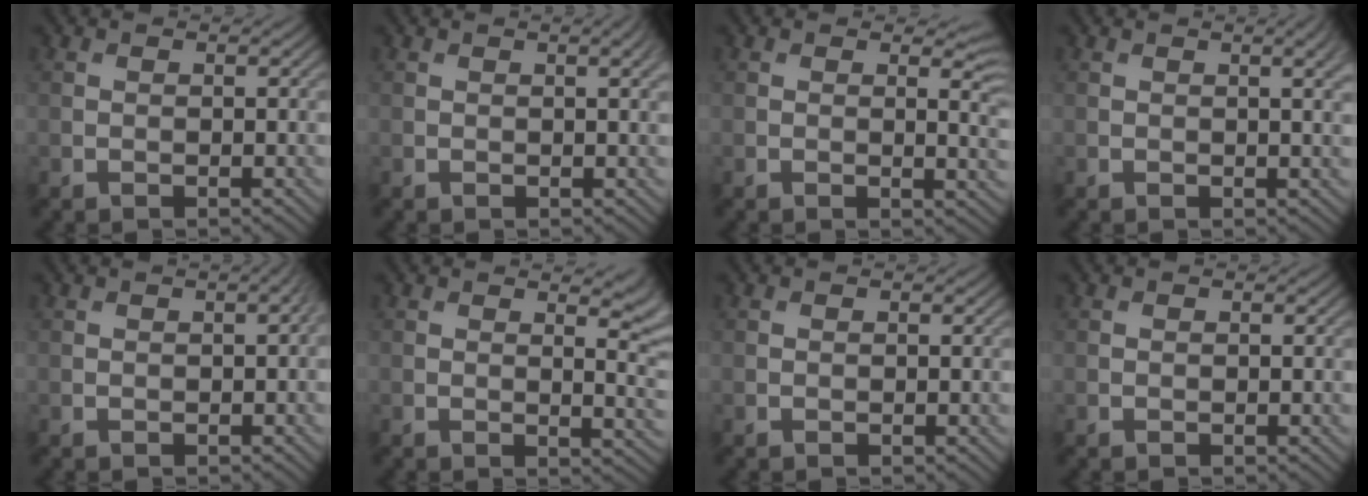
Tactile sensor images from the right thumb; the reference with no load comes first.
{"total": 2.4, "force": [1.0, 0.5, 2.1], "torque": [-0.025, 0.003, 0.013]}
{"total": 3.4, "force": [1.2, 1.1, 3.0], "torque": [-0.041, -0.005, 0.019]}
{"total": 3.1, "force": [1.1, 0.7, 2.8], "torque": [-0.035, 0.003, 0.016]}
{"total": 1.5, "force": [0.3, 0.3, 1.5], "torque": [-0.019, 0.007, 0.004]}
{"total": 5.5, "force": [2.3, 1.9, 4.6], "torque": [-0.053, 0.000, 0.038]}
{"total": 0.0}
{"total": 0.0}